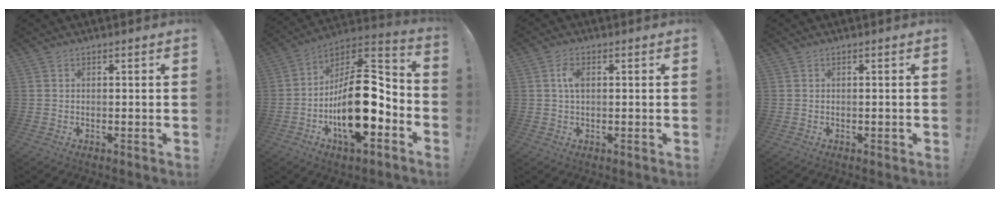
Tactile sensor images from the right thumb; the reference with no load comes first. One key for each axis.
{"total": 22.7, "fx": -5.1, "fy": 11.0, "fz": 19.2, "tx": -0.326, "ty": 0.026, "tz": -0.074}
{"total": 4.1, "fx": 0.8, "fy": 2.2, "fz": 3.3, "tx": -0.053, "ty": 0.003, "tz": 0.010}
{"total": 0.6, "fx": 0.0, "fy": 0.6, "fz": 0.1, "tx": 0.000, "ty": 0.002, "tz": 0.000}